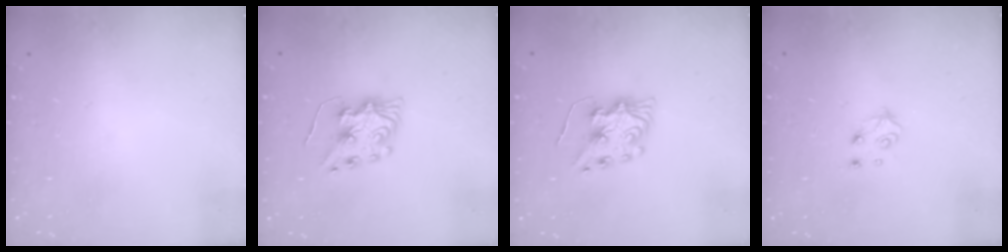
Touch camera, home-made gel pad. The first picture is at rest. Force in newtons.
{"total": 7.8, "press": 7.8, "slide": 0.7}
{"total": 7.8, "press": 7.8, "slide": 0.7}
{"total": 5.2, "press": 5.1, "slide": 0.7}